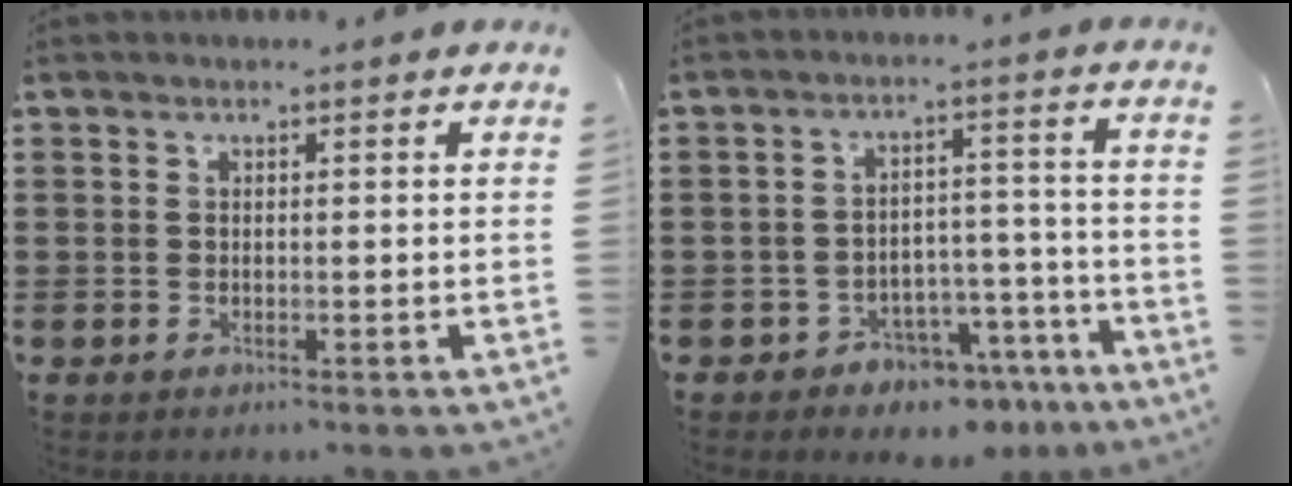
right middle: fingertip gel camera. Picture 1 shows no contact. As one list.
[{"total": 5.0, "force": [-4.6, 1.8, 0.7], "torque": [-0.018, 0.020, -0.092]}]